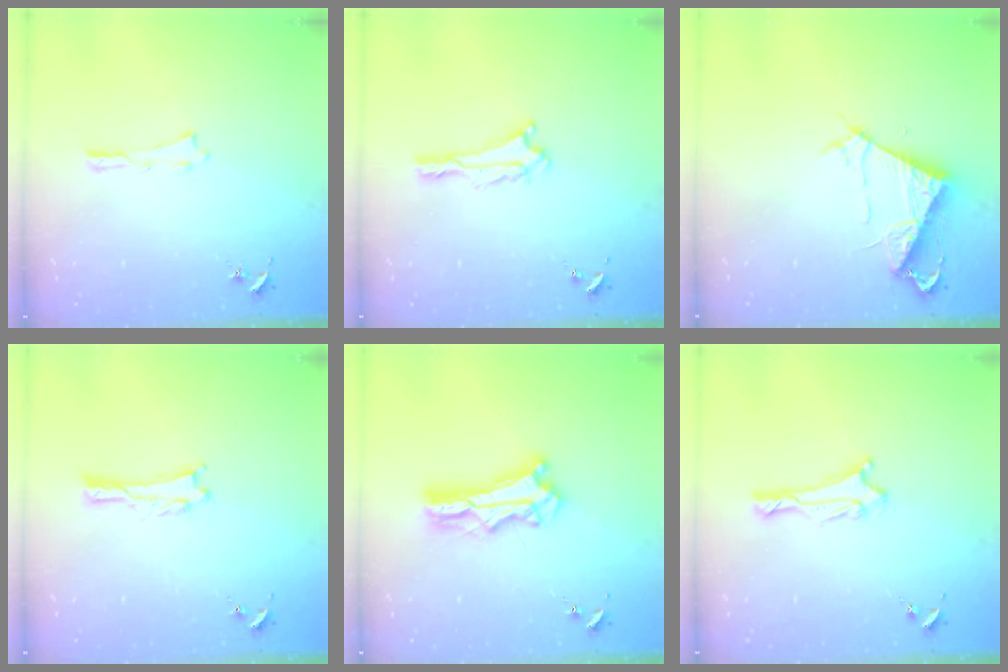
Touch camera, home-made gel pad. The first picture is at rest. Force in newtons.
{"total": 0.6, "press": 0.6, "slide": 0.1}
{"total": 6.6, "press": 6.5, "slide": 0.7}
{"total": 0.6, "press": 0.6, "slide": 0.1}
{"total": 8.1, "press": 8.0, "slide": 0.6}
{"total": 2.0, "press": 1.8, "slide": 0.8}